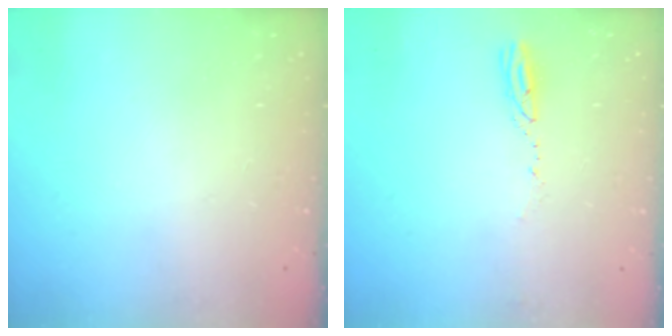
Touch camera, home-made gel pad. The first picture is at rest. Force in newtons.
{"total": 3.6, "press": 3.1, "slide": 1.7}